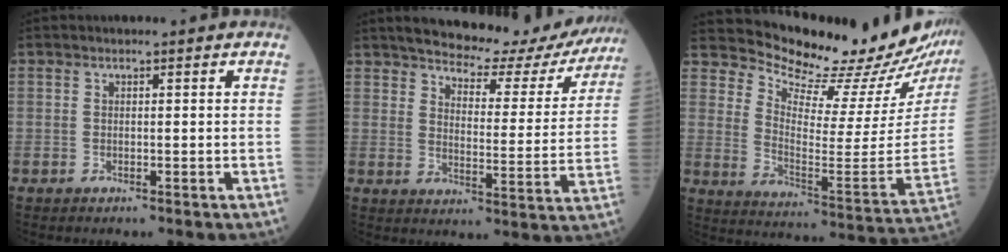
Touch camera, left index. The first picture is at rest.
{"total": 19.2, "force": [17.6, 4.8, 6.1], "torque": [-0.067, -0.028, 0.208]}
{"total": 20.6, "force": [19.9, 2.4, 4.7], "torque": [-0.087, -0.115, 0.256]}